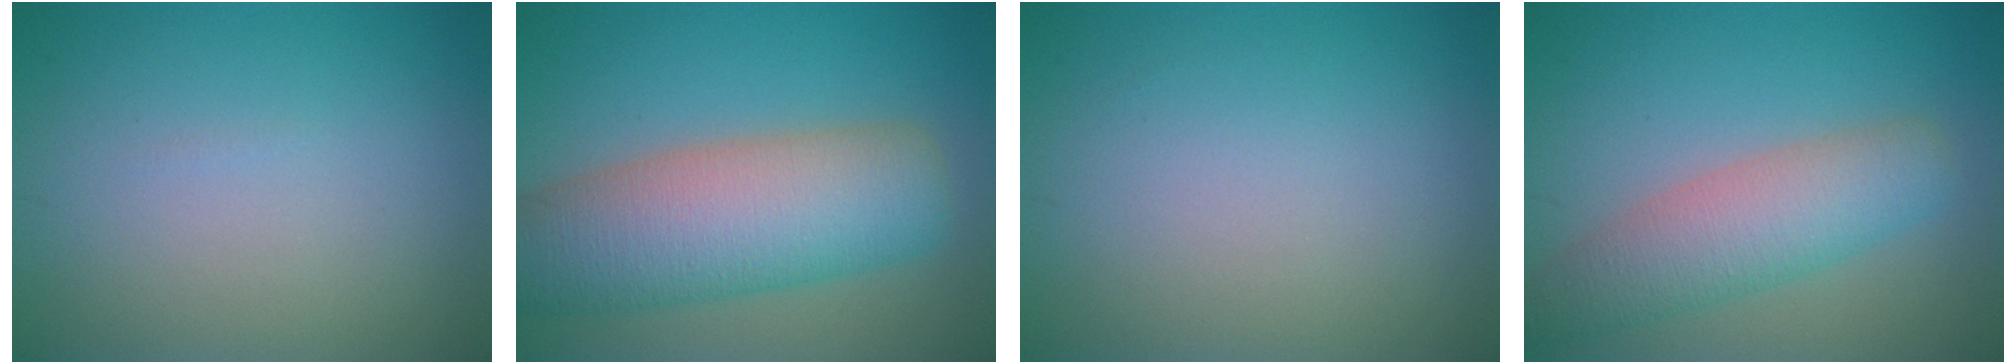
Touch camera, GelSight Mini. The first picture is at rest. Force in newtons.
{"total": 9.9, "press": 9.9, "slide": 0.4}
{"total": 0.0}
{"total": 5.4, "press": 5.4, "slide": 0.5}